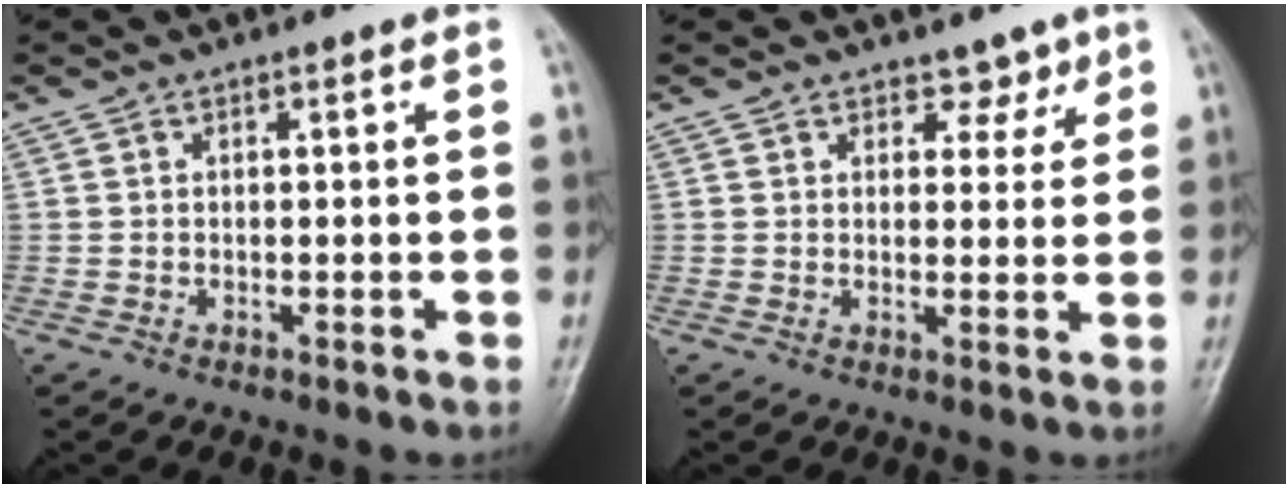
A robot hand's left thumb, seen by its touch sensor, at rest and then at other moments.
{"total": 3.5, "force": [2.6, 2.3, 0.8], "torque": [0.018, -0.015, 0.035]}